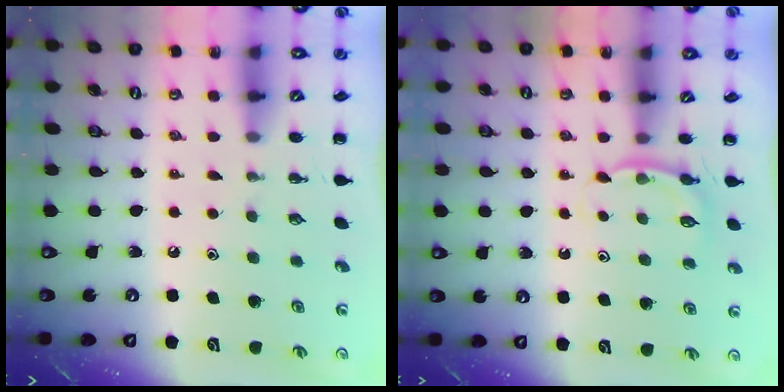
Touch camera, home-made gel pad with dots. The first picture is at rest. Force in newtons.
{"total": 4.5, "press": 4.4, "slide": 1.1}